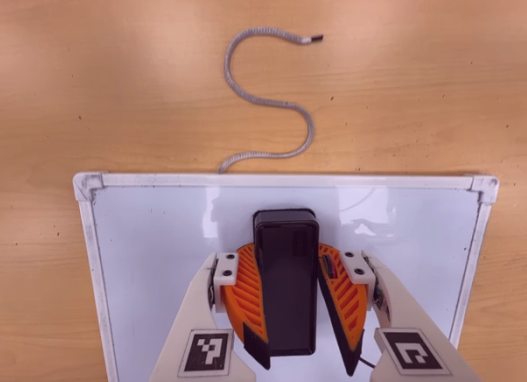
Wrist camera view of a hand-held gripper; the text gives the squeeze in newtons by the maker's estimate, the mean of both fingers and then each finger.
{"total": 15.1, "left": 17.2, "right": 13.0}